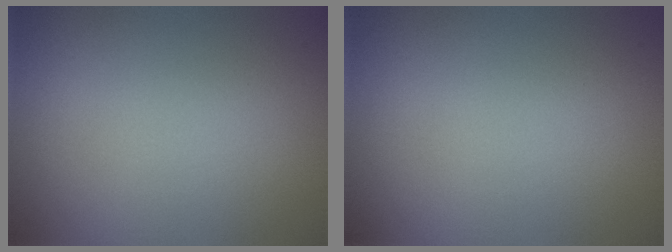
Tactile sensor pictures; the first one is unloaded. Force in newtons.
{"total": 0.0}